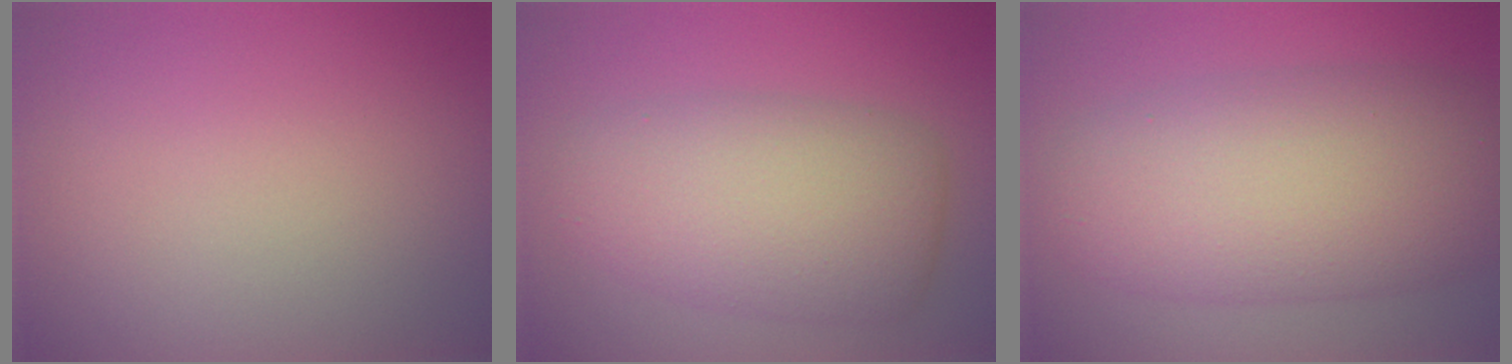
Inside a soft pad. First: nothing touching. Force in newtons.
{"total": 7.5, "press": 7.5, "slide": 0.1}
{"total": 10.5, "press": 10.5, "slide": 0.2}